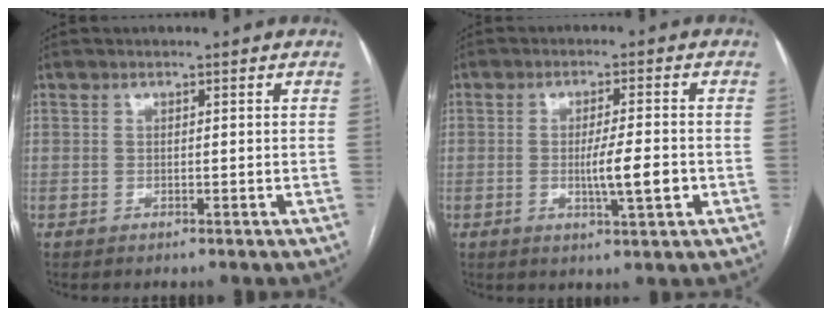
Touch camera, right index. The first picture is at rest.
{"total": 5.9, "force": [-1.2, 0.4, 5.7], "torque": [-0.099, -0.007, -0.018]}